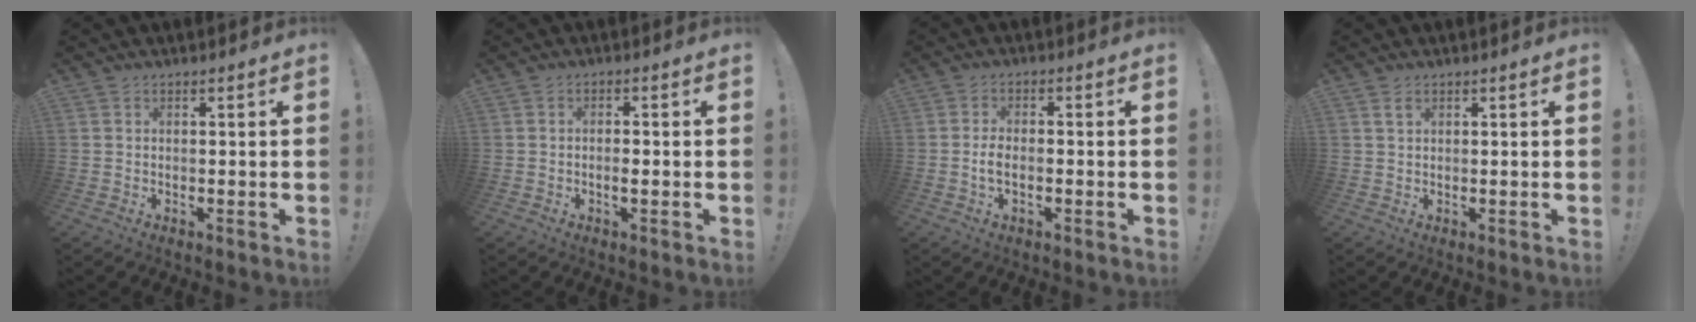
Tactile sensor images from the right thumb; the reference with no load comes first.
{"total": 2.2, "force": [-0.9, 0.5, 1.9], "torque": [-0.029, 0.000, -0.017]}
{"total": 3.5, "force": [-1.1, 1.5, 3.0], "torque": [-0.063, 0.002, -0.020]}
{"total": 1.8, "force": [0.9, 0.4, 1.4], "torque": [-0.026, 0.000, 0.015]}